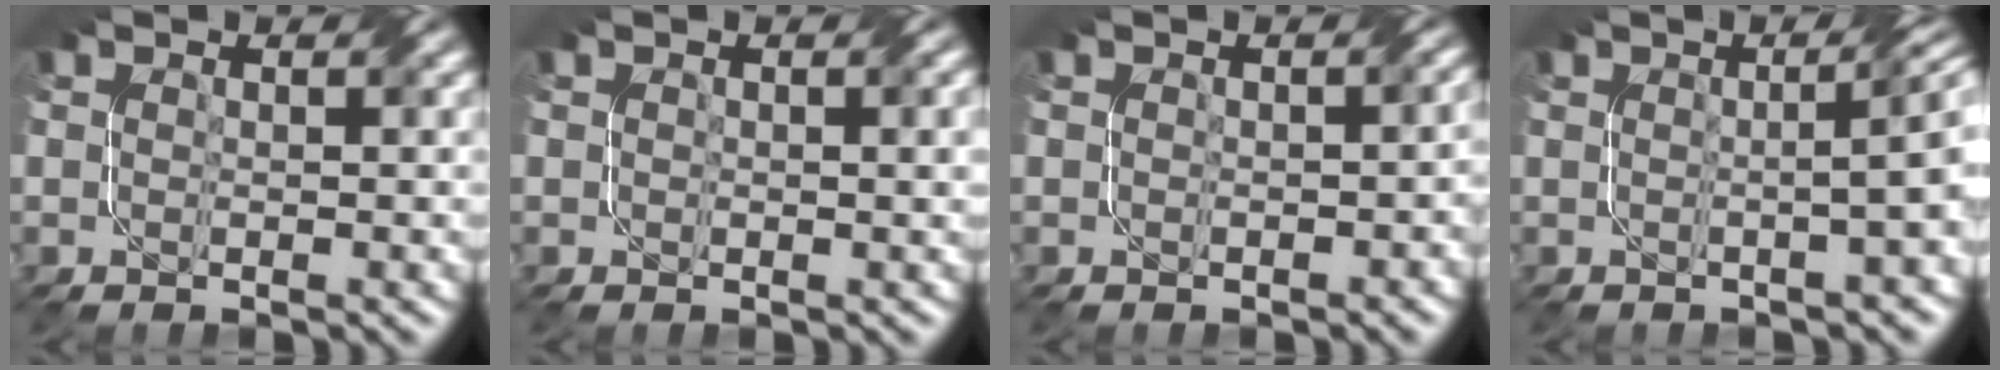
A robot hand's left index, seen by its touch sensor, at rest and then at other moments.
{"total": 1.5, "force": [0.5, 0.6, 1.3], "torque": [-0.015, 0.003, 0.009]}
{"total": 1.6, "force": [-0.2, 0.8, 1.3], "torque": [-0.014, -0.001, -0.001]}
{"total": 5.0, "force": [0.4, 1.7, 4.6], "torque": [-0.024, 0.023, -0.003]}